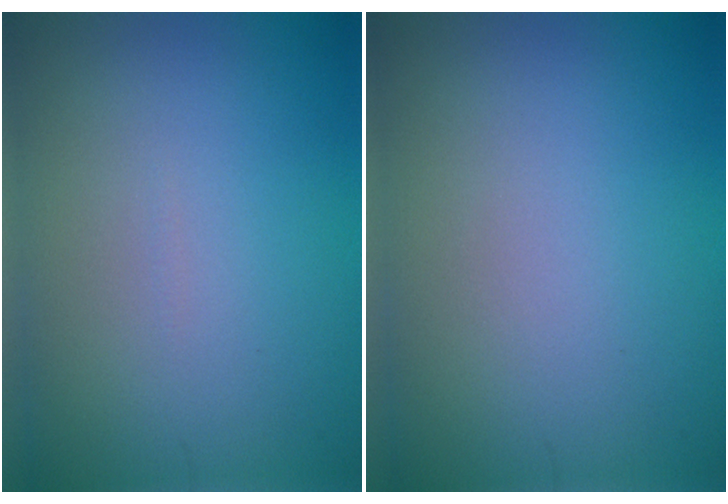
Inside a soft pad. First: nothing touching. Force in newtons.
{"total": 0.0}